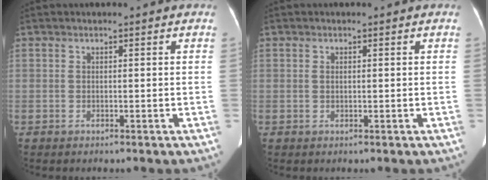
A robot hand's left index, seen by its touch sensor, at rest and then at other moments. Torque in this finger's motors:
{"motor_torque": [-0.08, -0.06, -0.02, -0.01]}